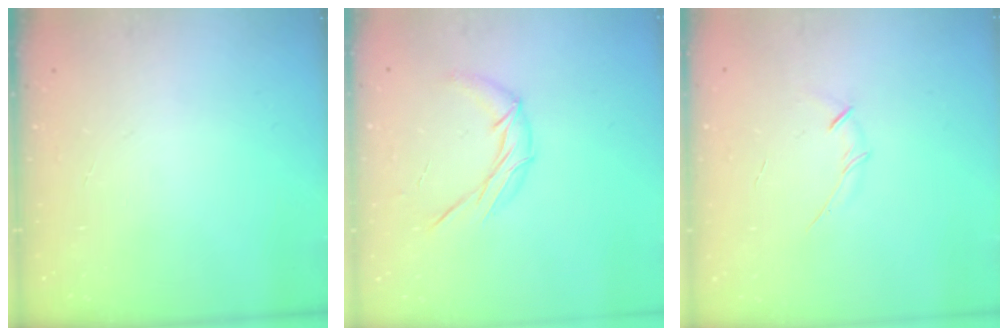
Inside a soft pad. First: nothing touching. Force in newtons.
{"total": 8.8, "press": 8.8, "slide": 0.4}
{"total": 3.5, "press": 3.4, "slide": 0.8}